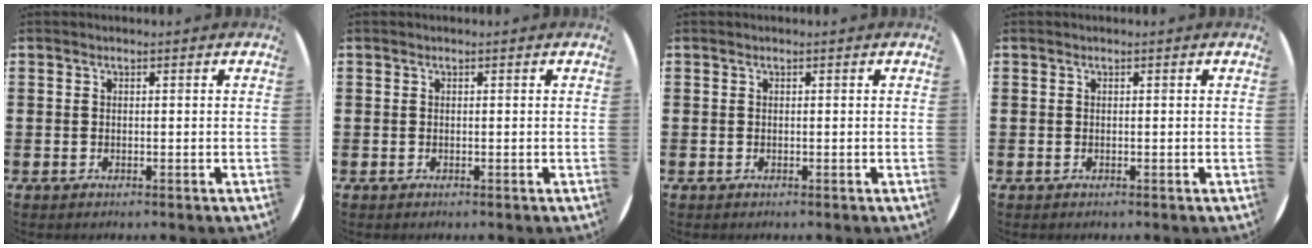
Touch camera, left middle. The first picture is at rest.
{"total": 0.0}
{"total": 0.0}
{"total": 0.0}